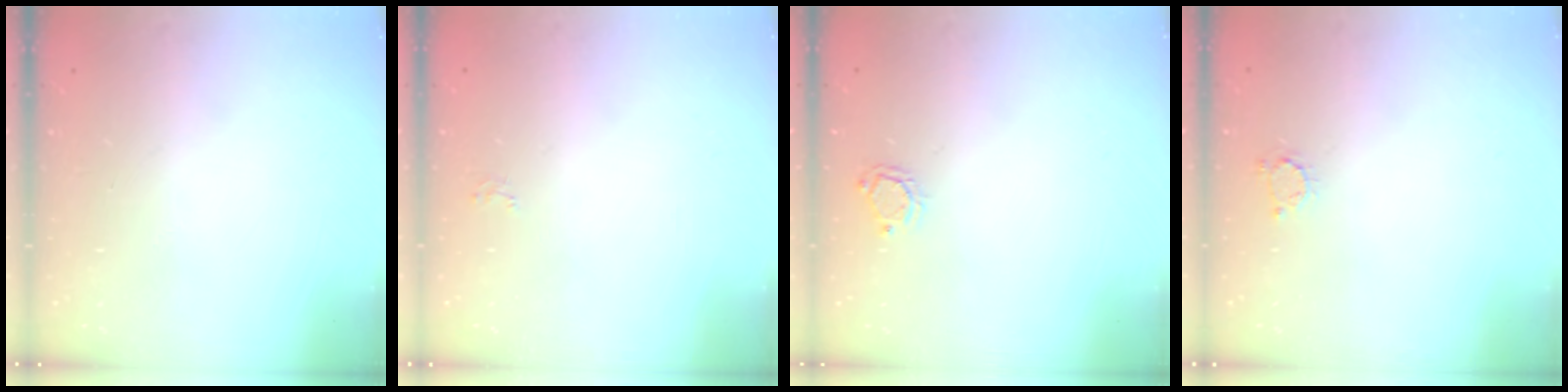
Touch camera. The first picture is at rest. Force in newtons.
{"total": 2.6, "press": 2.6, "slide": 0.2}
{"total": 2.9, "press": 2.9, "slide": 0.3}
{"total": 3.0, "press": 3.0, "slide": 0.2}